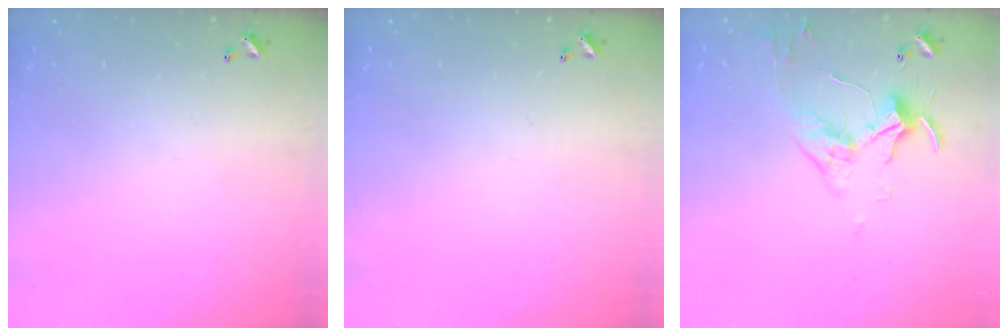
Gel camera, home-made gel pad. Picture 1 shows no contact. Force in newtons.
{"total": 0.0}
{"total": 3.3, "press": 3.3, "slide": 0.6}